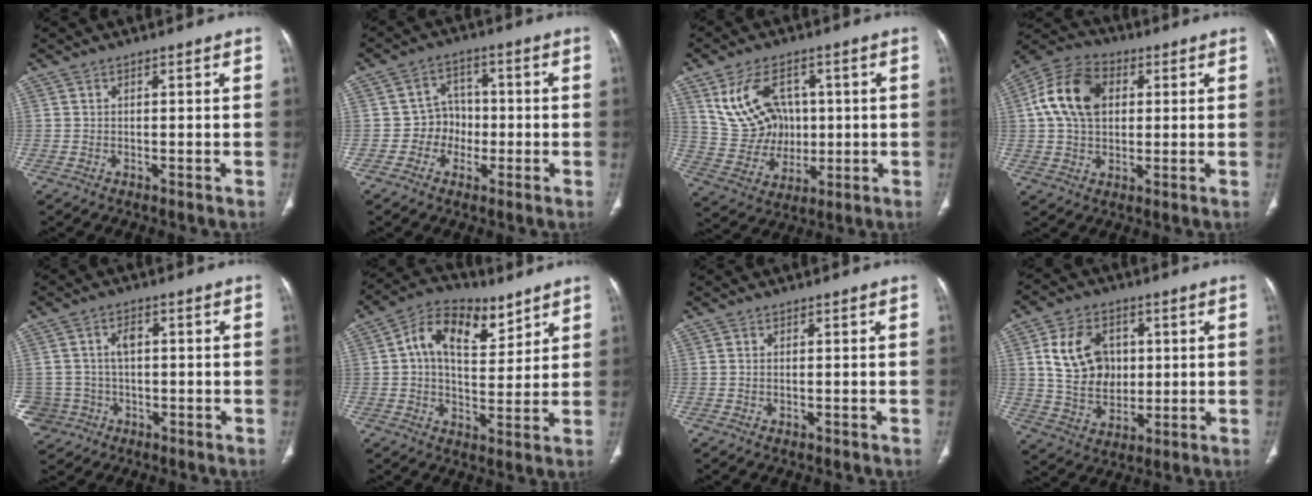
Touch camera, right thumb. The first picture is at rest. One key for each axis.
{"total": 5.9, "fx": -1.5, "fy": 5.5, "fz": 1.7, "tx": 0.015, "ty": 0.020, "tz": -0.033}
{"total": 13.1, "fx": 3.7, "fy": 10.0, "fz": 7.6, "tx": -0.105, "ty": -0.004, "tz": 0.084}
{"total": 13.5, "fx": 2.6, "fy": 9.4, "fz": 9.3, "tx": -0.160, "ty": 0.016, "tz": 0.037}
{"total": 7.9, "fx": -1.7, "fy": 7.5, "fz": 2.0, "tx": -0.035, "ty": 0.022, "tz": -0.018}
{"total": 13.2, "fx": 5.7, "fy": 7.9, "fz": 8.9, "tx": -0.117, "ty": -0.005, "tz": 0.094}
{"total": 0.5, "fx": -0.1, "fy": 0.2, "fz": 0.5, "tx": -0.017, "ty": -0.004, "tz": -0.002}
{"total": 13.4, "fx": 2.8, "fy": 10.3, "fz": 8.0, "tx": -0.111, "ty": -0.005, "tz": 0.058}